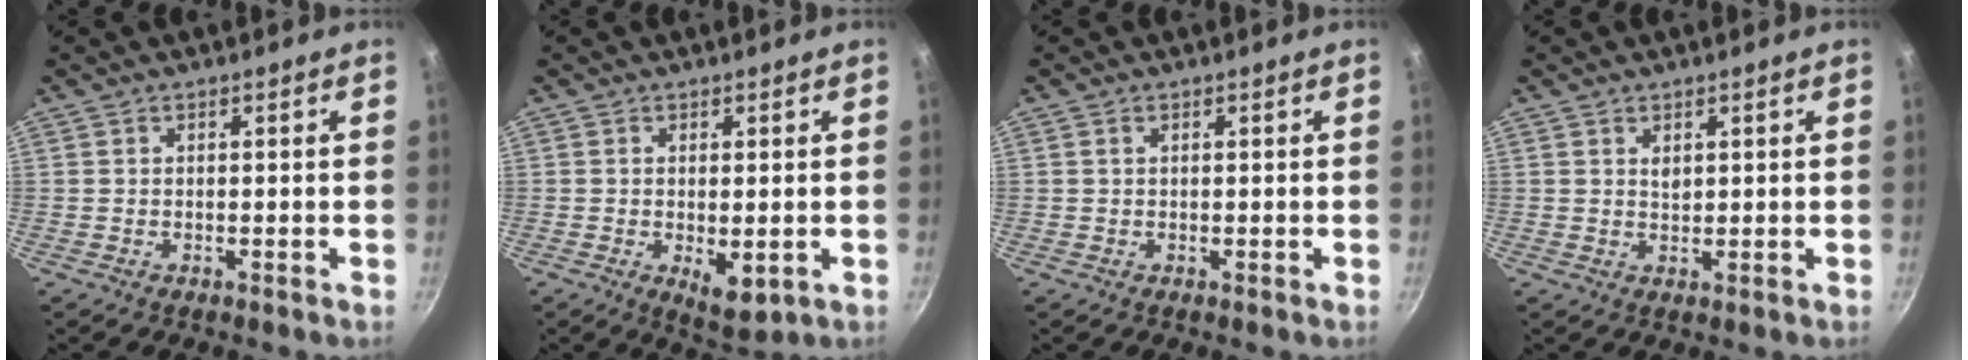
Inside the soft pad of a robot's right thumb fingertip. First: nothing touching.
{"total": 5.3, "force": [-1.0, 2.3, 4.6], "torque": [-0.067, -0.015, -0.004]}
{"total": 0.6, "force": [0.3, 0.4, 0.4], "torque": [-0.007, 0.002, 0.004]}
{"total": 1.6, "force": [0.8, 0.9, 1.1], "torque": [-0.014, -0.005, 0.014]}